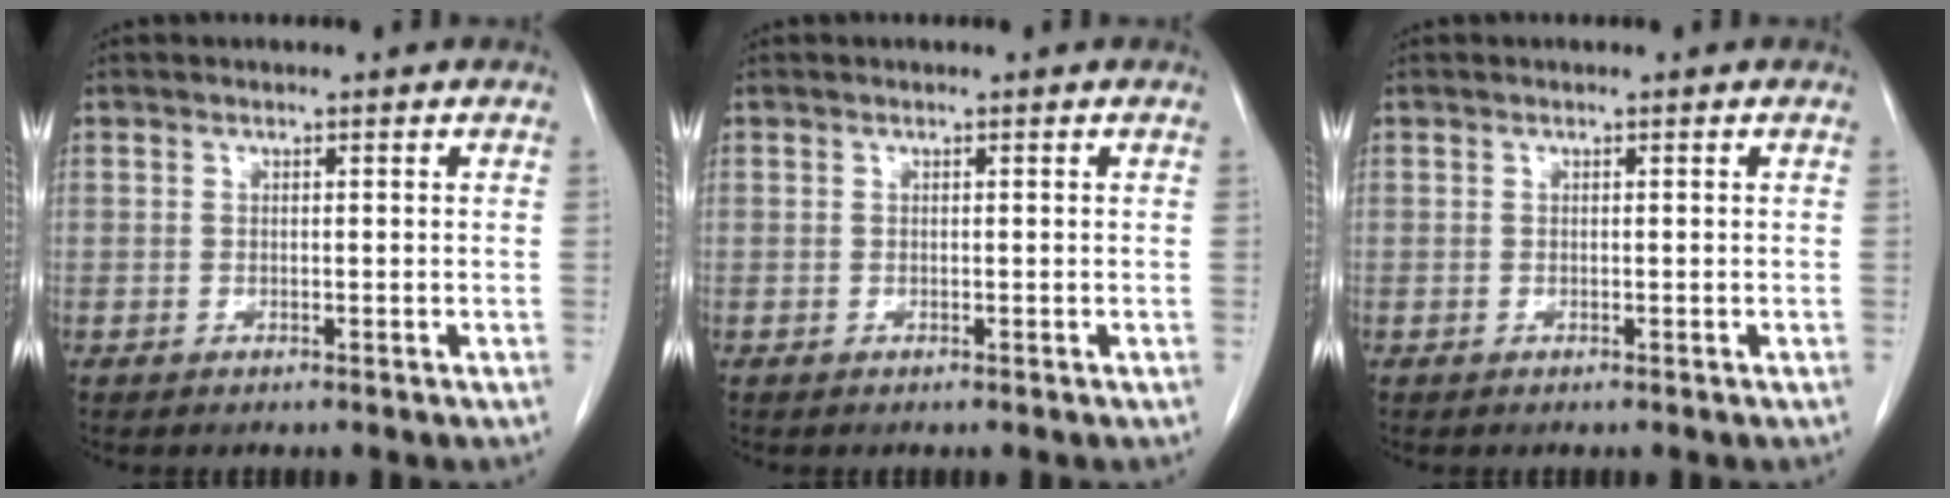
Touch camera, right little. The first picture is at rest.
{"total": 0.0}
{"total": 0.0}